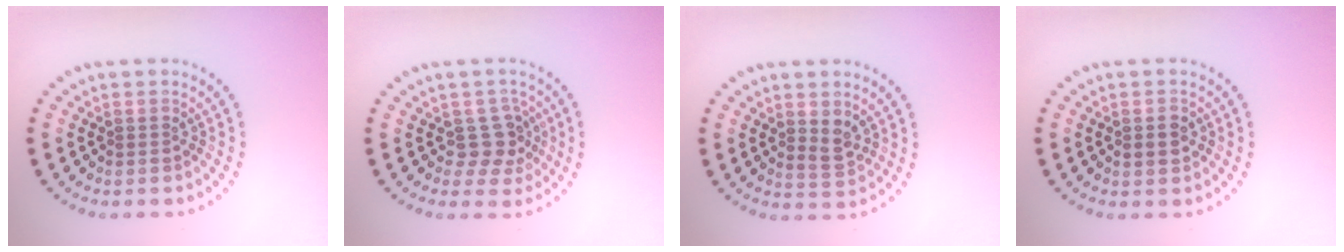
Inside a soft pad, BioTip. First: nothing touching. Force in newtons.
{"total": 2.7, "press": 2.1, "slide": 1.7}
{"total": 1.7, "press": 1.5, "slide": 0.8}
{"total": 1.5, "press": 1.5, "slide": 0.1}